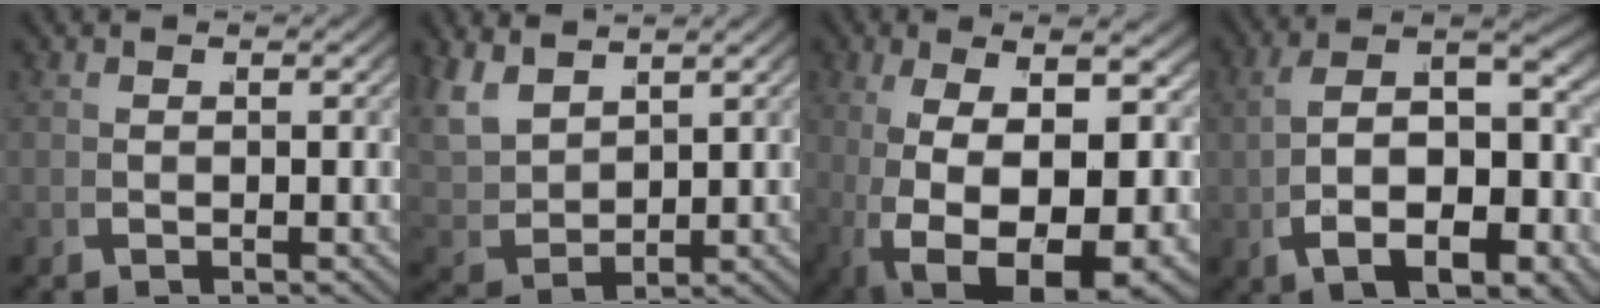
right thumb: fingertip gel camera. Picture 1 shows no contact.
{"total": 4.9, "force": [2.4, 3.2, 2.8], "torque": [-0.075, -0.008, 0.059]}
{"total": 13.1, "force": [-1.6, 7.2, 10.8], "torque": [-0.209, -0.049, 0.008]}
{"total": 11.3, "force": [-0.1, 6.4, 9.4], "torque": [-0.168, -0.025, 0.010]}